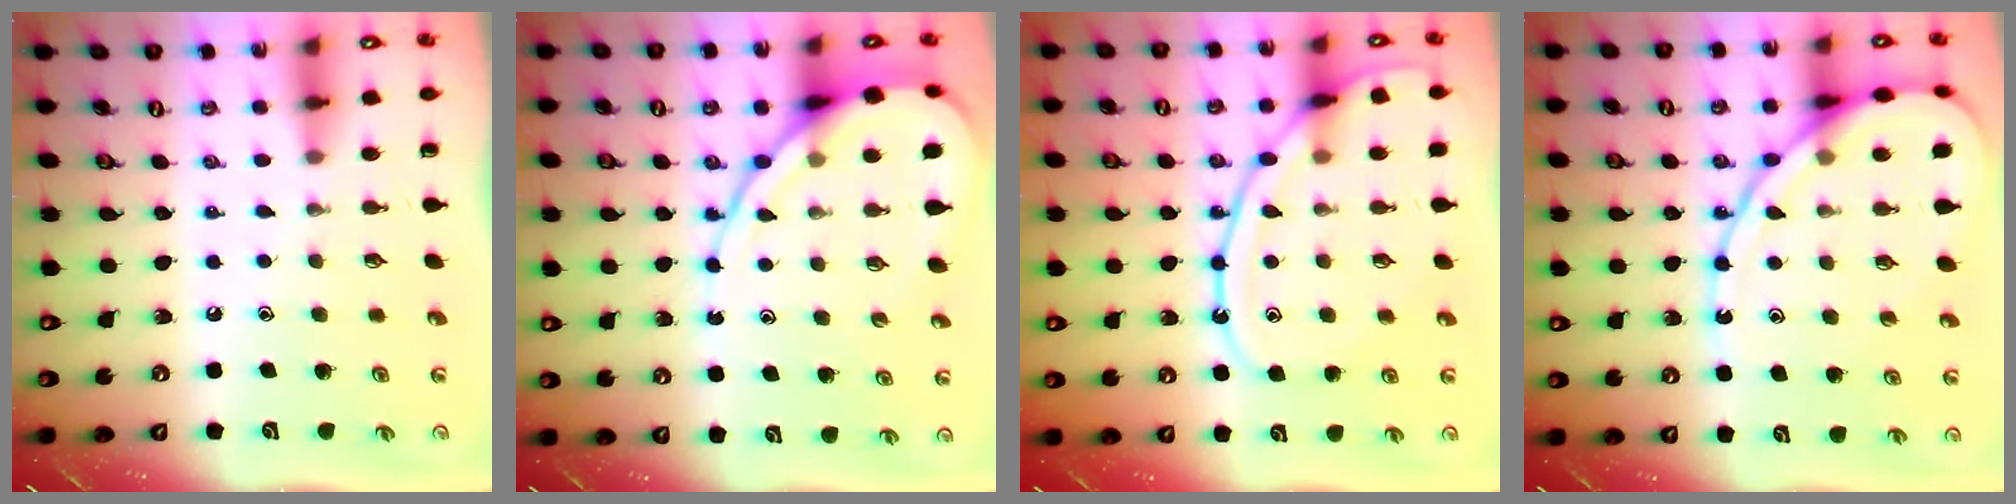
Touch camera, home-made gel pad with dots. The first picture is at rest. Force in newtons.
{"total": 12.6, "press": 12.6, "slide": 1.5}
{"total": 14.8, "press": 14.8, "slide": 1.2}
{"total": 14.4, "press": 14.4, "slide": 1.5}